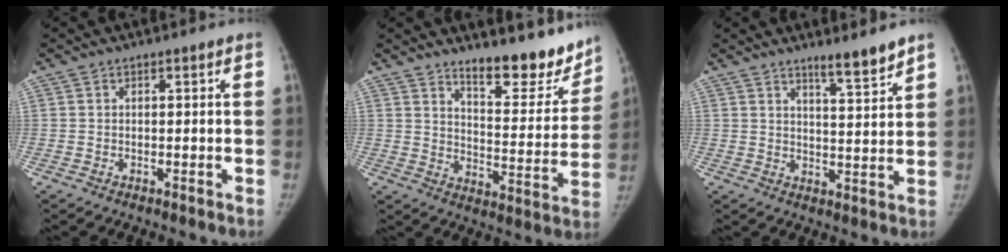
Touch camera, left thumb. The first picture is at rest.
{"total": 15.2, "force": [12.6, 5.1, 6.9], "torque": [-0.042, -0.105, 0.174]}
{"total": 5.9, "force": [4.8, 0.2, 3.4], "torque": [-0.047, -0.045, 0.076]}